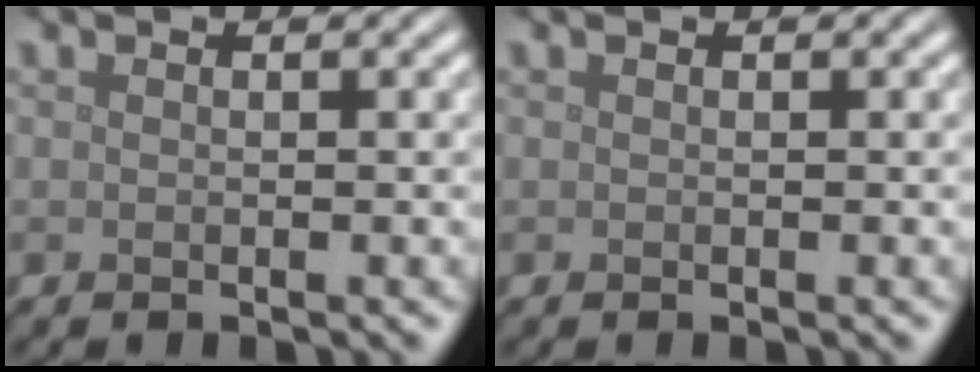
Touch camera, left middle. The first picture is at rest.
{"total": 0.0}